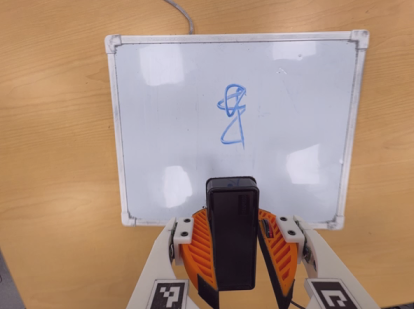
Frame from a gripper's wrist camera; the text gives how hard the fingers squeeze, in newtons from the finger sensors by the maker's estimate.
{"total": 8.6, "left": 8.8, "right": 8.4}